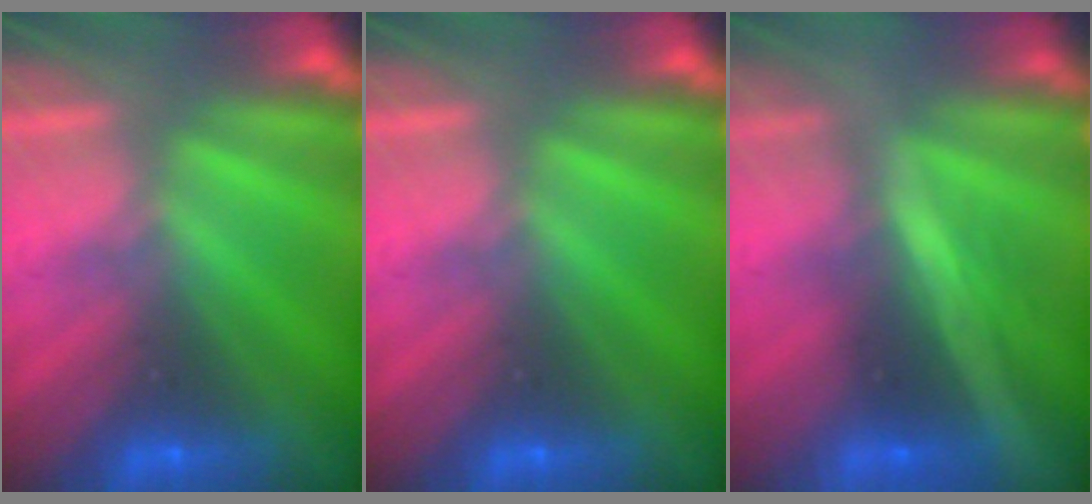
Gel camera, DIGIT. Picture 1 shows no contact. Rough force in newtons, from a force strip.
{"total": 0.0}
{"total": 1.7}